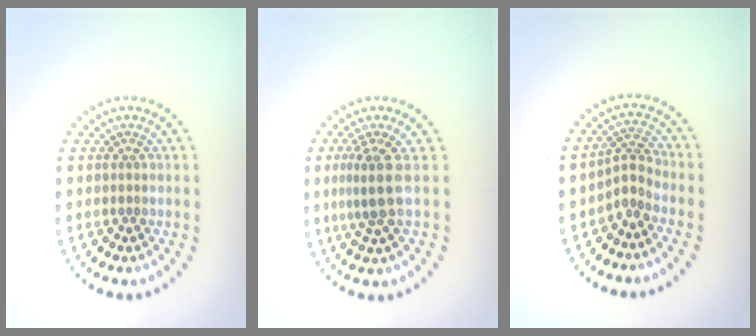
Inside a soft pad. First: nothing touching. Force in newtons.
{"total": 2.8, "press": 2.0, "slide": 1.9}
{"total": 2.2, "press": 1.5, "slide": 1.7}